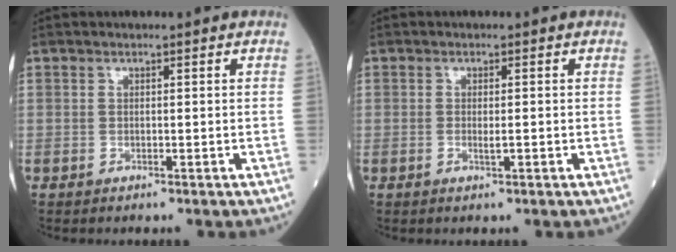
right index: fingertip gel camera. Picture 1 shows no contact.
{"total": 1.3, "force": [-0.4, 0.3, 1.3], "torque": [-0.029, -0.003, -0.005]}